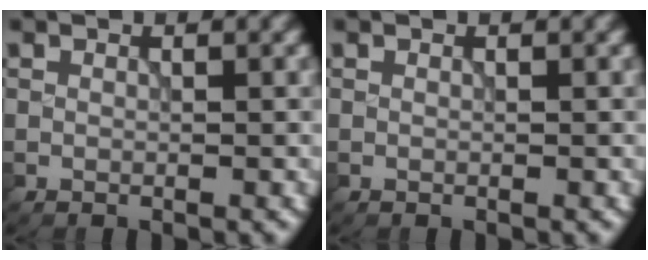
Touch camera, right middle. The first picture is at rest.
{"total": 0.0}